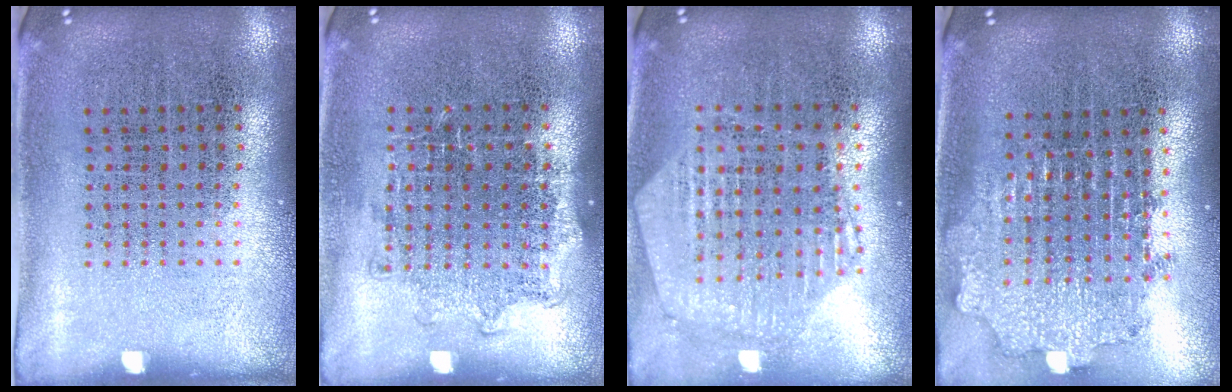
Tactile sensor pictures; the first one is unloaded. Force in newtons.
{"total": 1.1, "press": 0.9, "slide": 0.5}
{"total": 1.1, "press": 1.1, "slide": 0.2}
{"total": 2.1, "press": 1.6, "slide": 1.2}